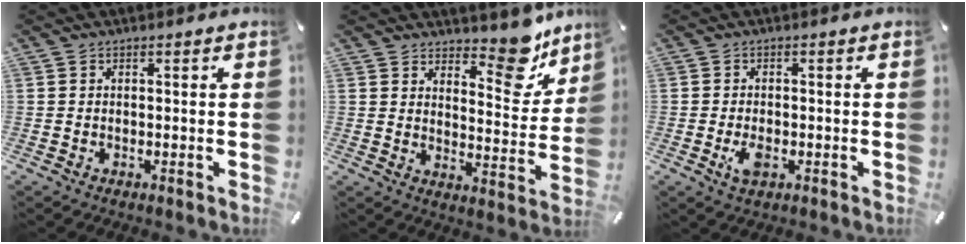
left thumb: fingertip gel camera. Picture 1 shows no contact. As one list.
[{"total": 12.0, "force": [9.1, 5.4, 5.5], "torque": [-0.045, -0.089, 0.155]}, {"total": 3.6, "force": [-1.0, 2.1, 2.7], "torque": [-0.060, 0.000, -0.019]}]